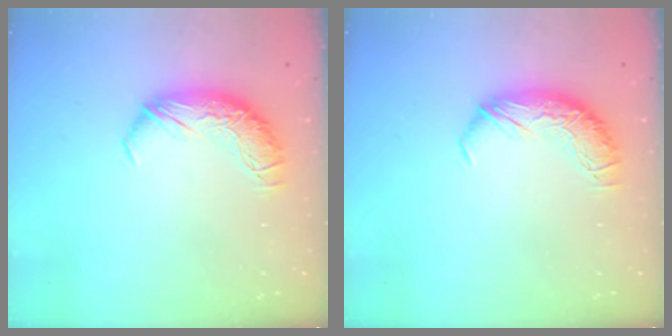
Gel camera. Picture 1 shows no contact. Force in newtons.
{"total": 0.0}